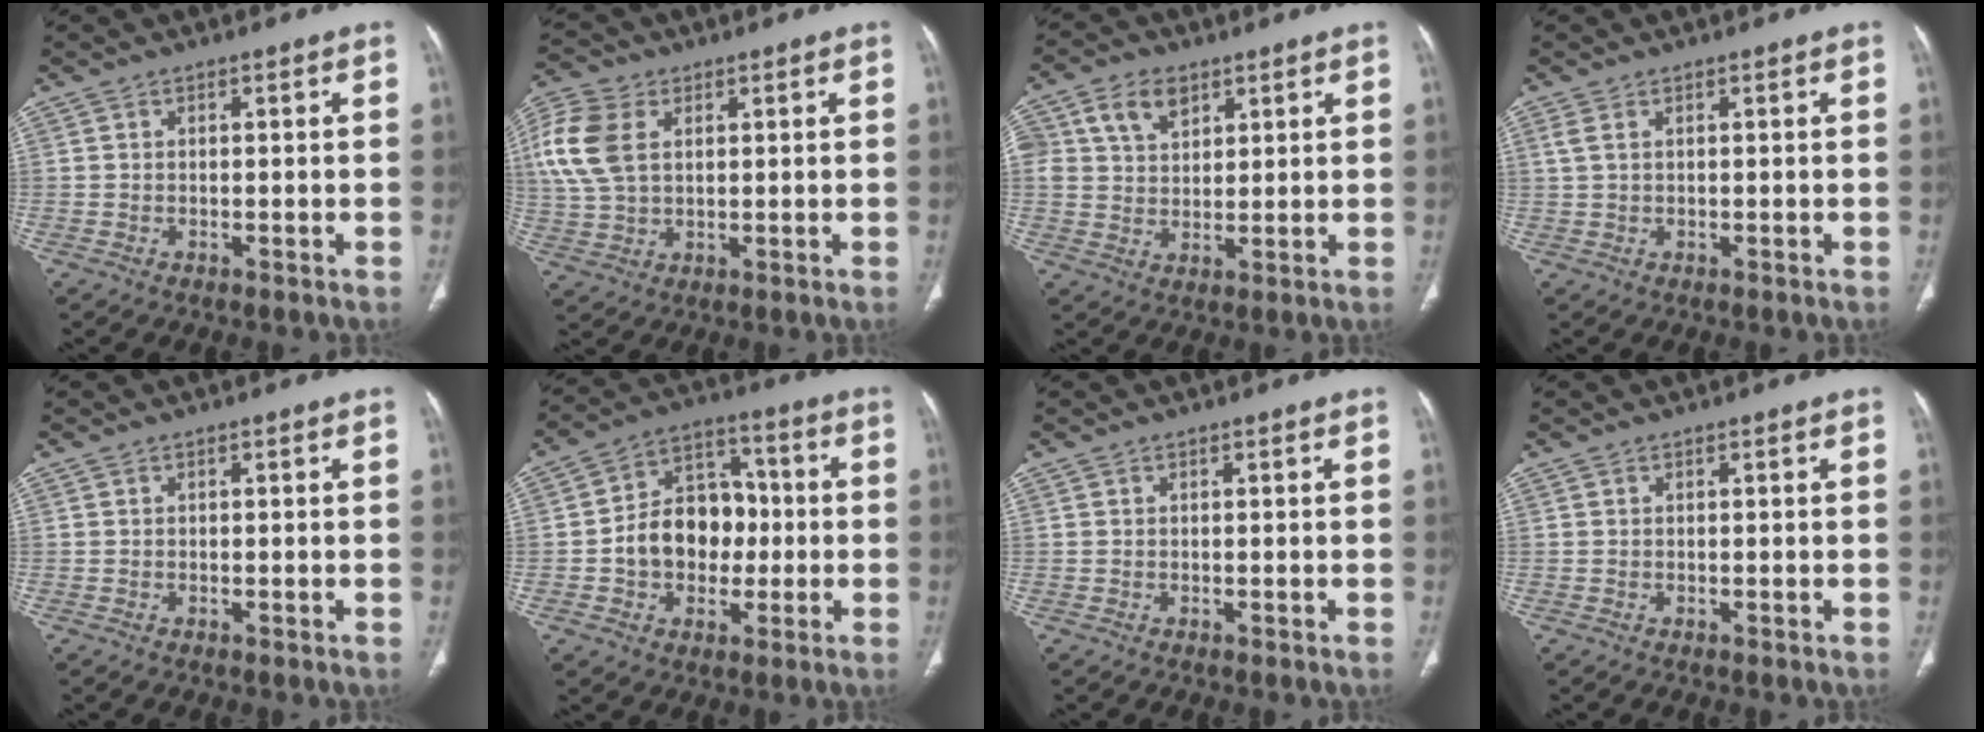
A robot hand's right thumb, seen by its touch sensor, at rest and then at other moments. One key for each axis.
{"total": 12.2, "fx": 3.2, "fy": 8.0, "fz": 8.6, "tx": -0.197, "ty": 0.006, "tz": 0.064}
{"total": 8.7, "fx": 4.3, "fy": 6.0, "fz": 4.6, "tx": -0.071, "ty": -0.007, "tz": 0.082}
{"total": 1.7, "fx": 0.7, "fy": 0.8, "fz": 1.3, "tx": -0.039, "ty": 0.012, "tz": 0.022}
{"total": 0.0}
{"total": 13.6, "fx": -1.4, "fy": 10.4, "fz": 8.7, "tx": -0.094, "ty": 0.037, "tz": -0.026}
{"total": 0.0}
{"total": 0.0}